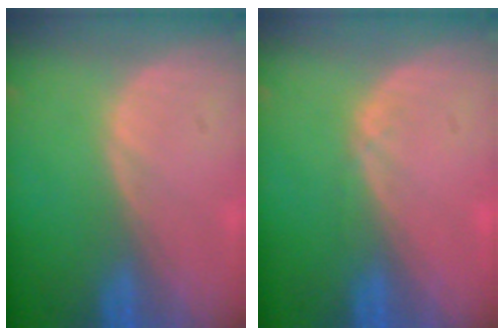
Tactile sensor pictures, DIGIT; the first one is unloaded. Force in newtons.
{"total": 0.7, "press": 0.6, "slide": 0.2}